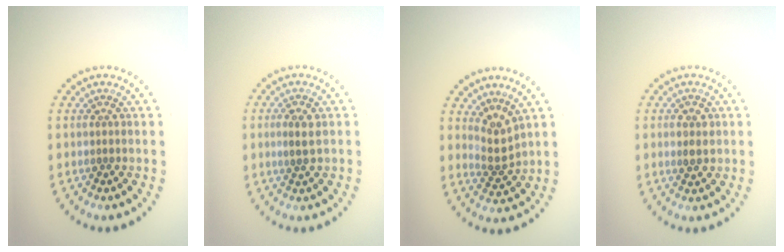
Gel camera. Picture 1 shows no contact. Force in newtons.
{"total": 2.0, "press": 1.9, "slide": 0.4}
{"total": 2.5, "press": 1.8, "slide": 1.7}
{"total": 1.7, "press": 1.7, "slide": 0.0}